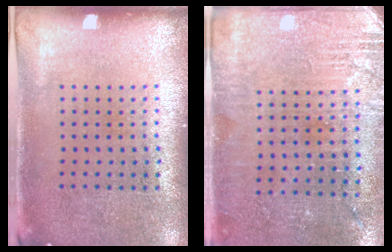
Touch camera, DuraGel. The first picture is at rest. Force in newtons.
{"total": 2.8, "press": 2.7, "slide": 0.6}